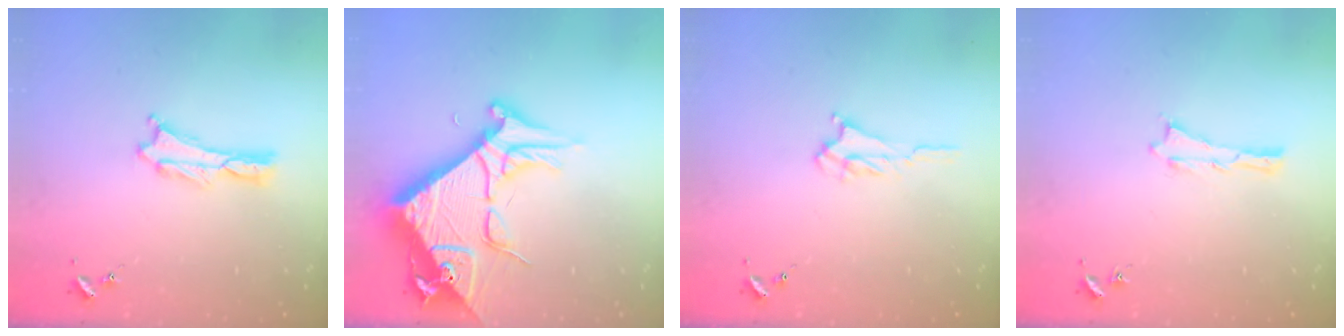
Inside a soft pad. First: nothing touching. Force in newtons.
{"total": 12.0, "press": 11.9, "slide": 1.4}
{"total": 2.5, "press": 2.5, "slide": 0.3}
{"total": 0.0}